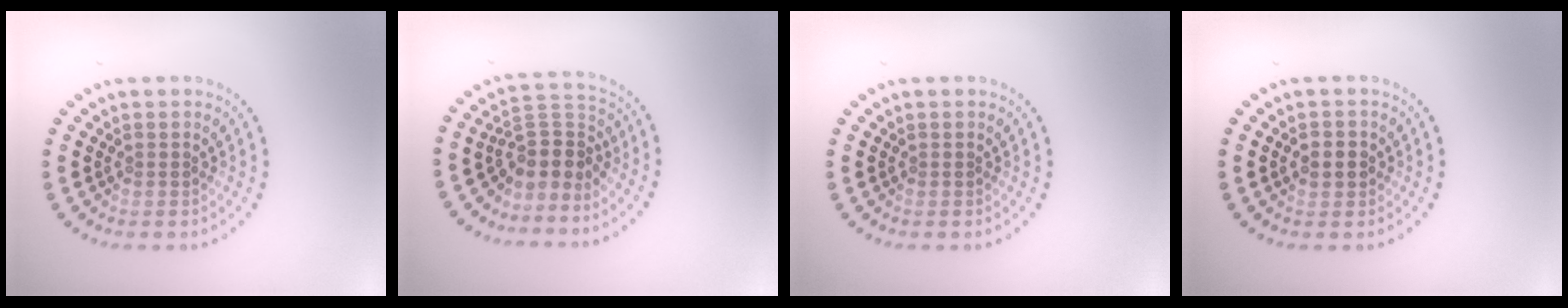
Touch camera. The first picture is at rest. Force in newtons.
{"total": 3.5, "press": 2.4, "slide": 2.5}
{"total": 0.0}
{"total": 1.9, "press": 1.9, "slide": 0.2}